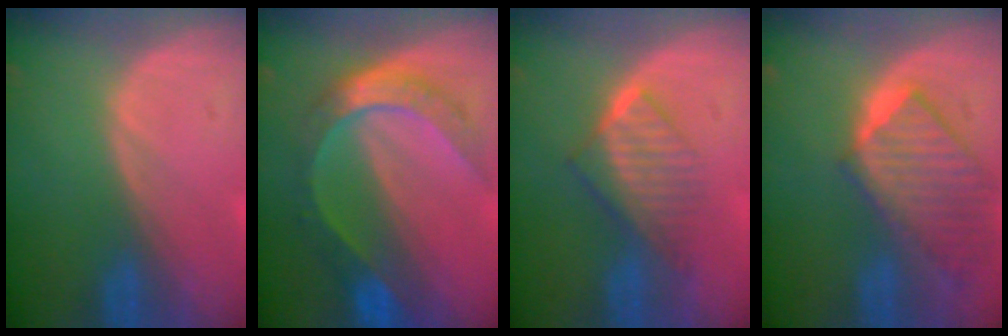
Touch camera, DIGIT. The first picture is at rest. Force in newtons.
{"total": 8.4, "press": 8.3, "slide": 0.9}
{"total": 6.5, "press": 5.7, "slide": 3.0}
{"total": 9.6, "press": 8.4, "slide": 4.6}